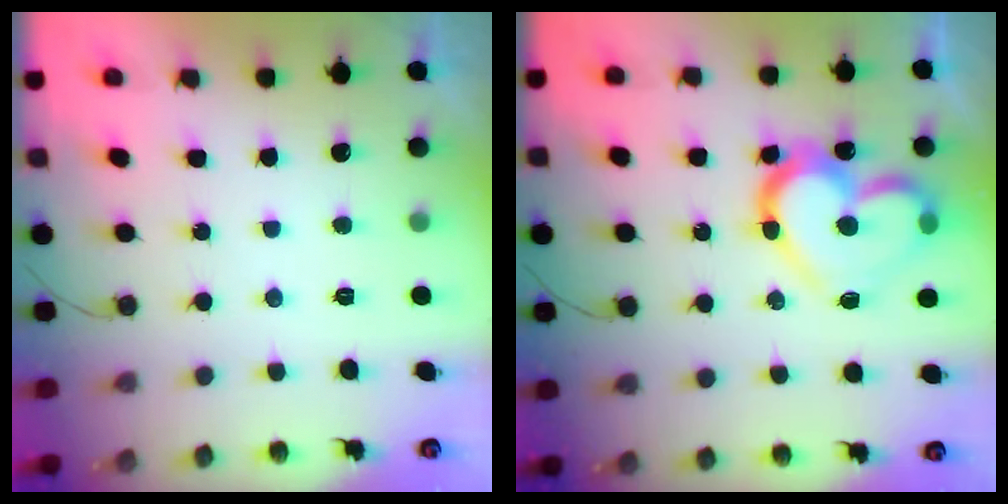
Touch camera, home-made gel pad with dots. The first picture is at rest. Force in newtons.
{"total": 17.4, "press": 17.3, "slide": 2.0}